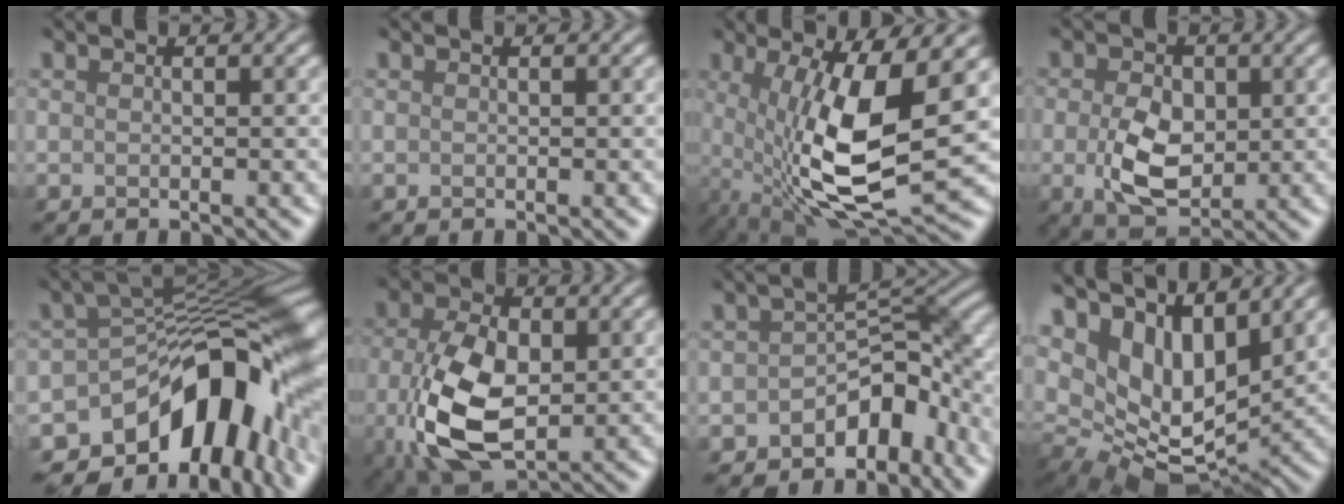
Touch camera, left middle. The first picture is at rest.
{"total": 0.0}
{"total": 11.5, "force": [-0.5, 3.3, 11.0], "torque": [-0.210, -0.020, -0.004]}
{"total": 4.5, "force": [-0.4, 2.8, 3.6], "torque": [-0.076, -0.008, -0.007]}
{"total": 14.5, "force": [-6.6, 7.6, 10.4], "torque": [-0.128, 0.007, -0.110]}
{"total": 8.5, "force": [-1.4, 4.8, 6.9], "torque": [-0.164, -0.011, -0.025]}
{"total": 6.8, "force": [-4.5, 3.2, 3.9], "torque": [-0.032, 0.005, -0.083]}
{"total": 8.2, "force": [4.8, 4.2, 5.3], "torque": [-0.099, 0.001, 0.089]}